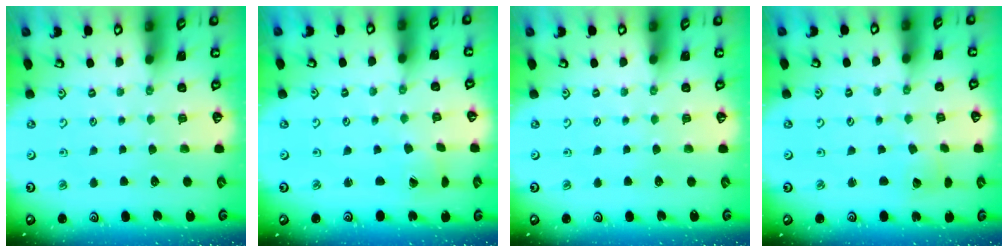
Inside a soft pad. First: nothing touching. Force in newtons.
{"total": 1.7, "press": 1.7, "slide": 0.1}
{"total": 0.0}
{"total": 1.8, "press": 1.7, "slide": 0.3}